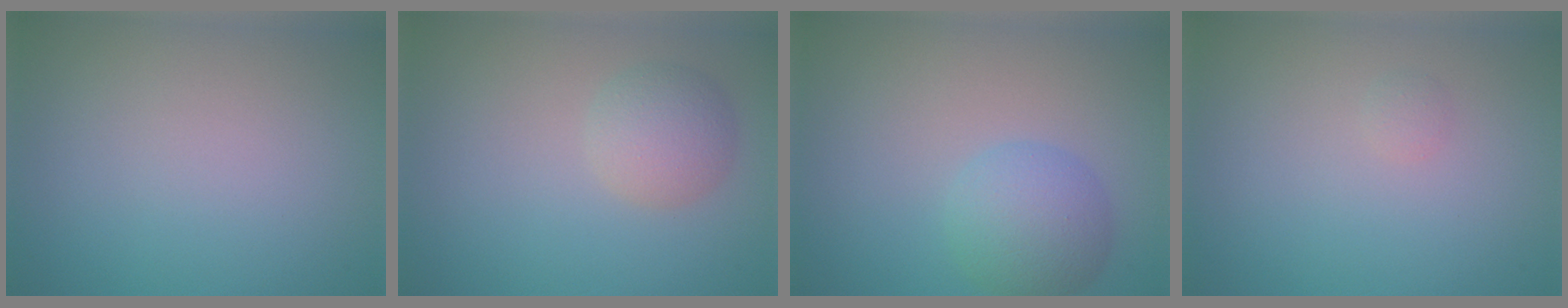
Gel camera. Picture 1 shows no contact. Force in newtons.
{"total": 2.8, "press": 2.8, "slide": 0.1}
{"total": 4.0, "press": 4.0, "slide": 0.1}
{"total": 0.6, "press": 0.6, "slide": 0.0}